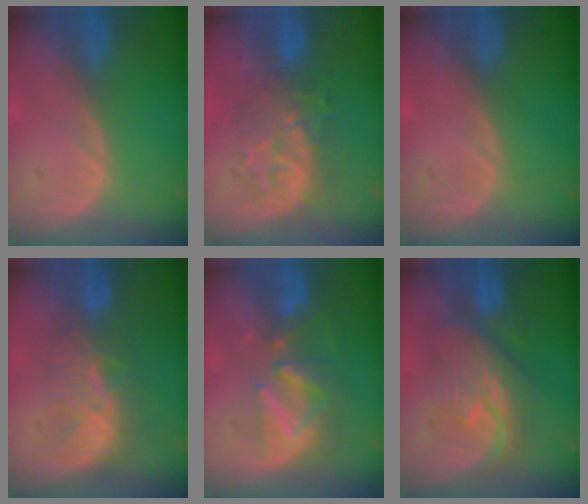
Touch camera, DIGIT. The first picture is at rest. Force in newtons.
{"total": 8.0, "press": 8.0, "slide": 0.9}
{"total": 0.0}
{"total": 7.8, "press": 7.5, "slide": 2.0}
{"total": 8.2, "press": 7.4, "slide": 3.6}
{"total": 8.2, "press": 8.2, "slide": 0.6}